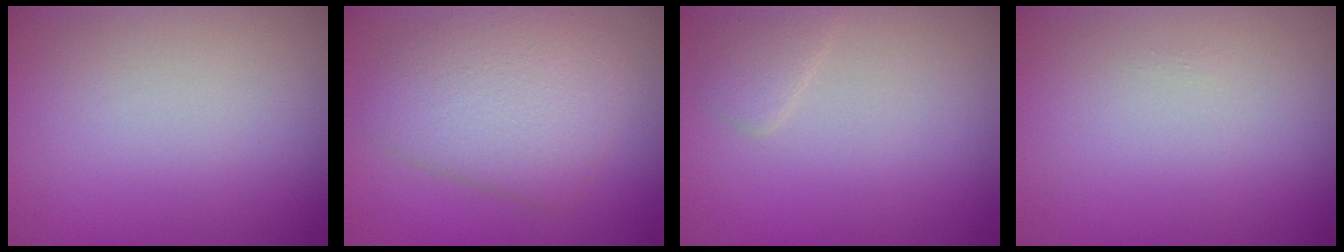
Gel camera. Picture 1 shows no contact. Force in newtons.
{"total": 5.5, "press": 5.5, "slide": 0.2}
{"total": 1.4, "press": 1.4, "slide": 0.1}
{"total": 0.0}